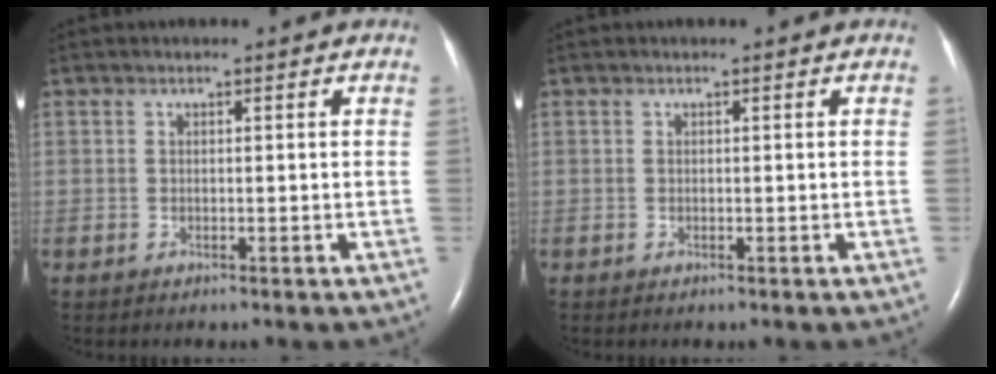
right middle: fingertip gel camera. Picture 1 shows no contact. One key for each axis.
{"total": 0.0}